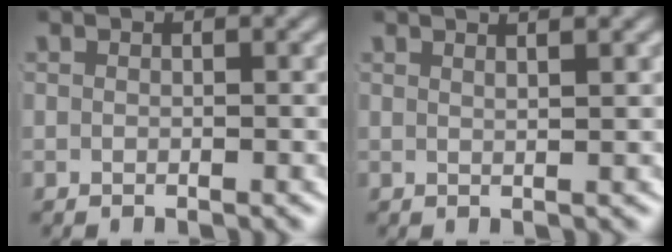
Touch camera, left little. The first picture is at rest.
{"total": 2.3, "force": [1.7, -0.1, 1.6], "torque": [-0.021, 0.000, 0.030]}